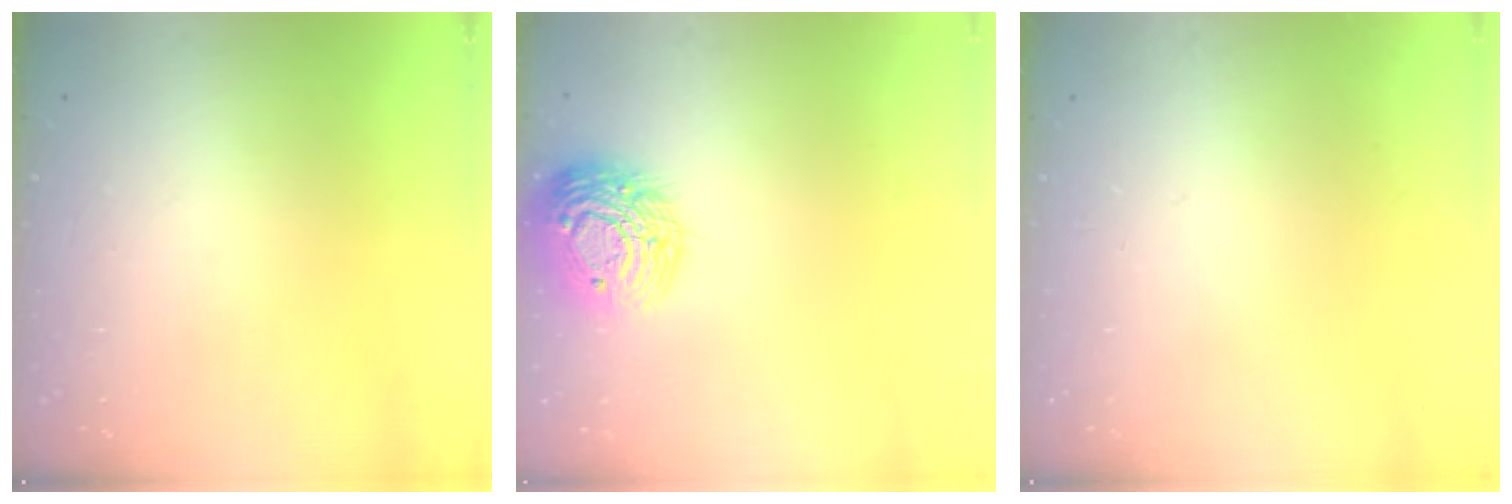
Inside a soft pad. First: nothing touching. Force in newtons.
{"total": 16.4, "press": 16.3, "slide": 1.4}
{"total": 0.0}